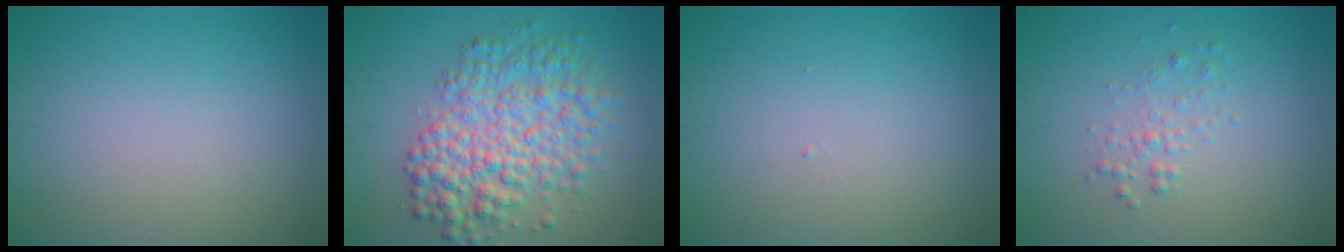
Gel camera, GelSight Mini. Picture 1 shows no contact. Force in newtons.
{"total": 7.0, "press": 7.0, "slide": 0.1}
{"total": 0.0}
{"total": 1.3, "press": 1.3, "slide": 0.1}